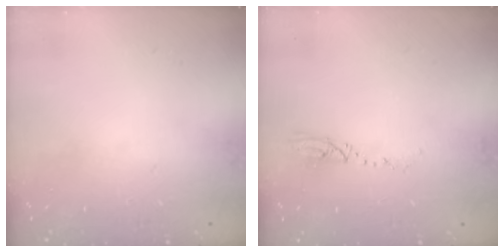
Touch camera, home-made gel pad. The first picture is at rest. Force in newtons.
{"total": 2.9, "press": 2.9, "slide": 0.4}